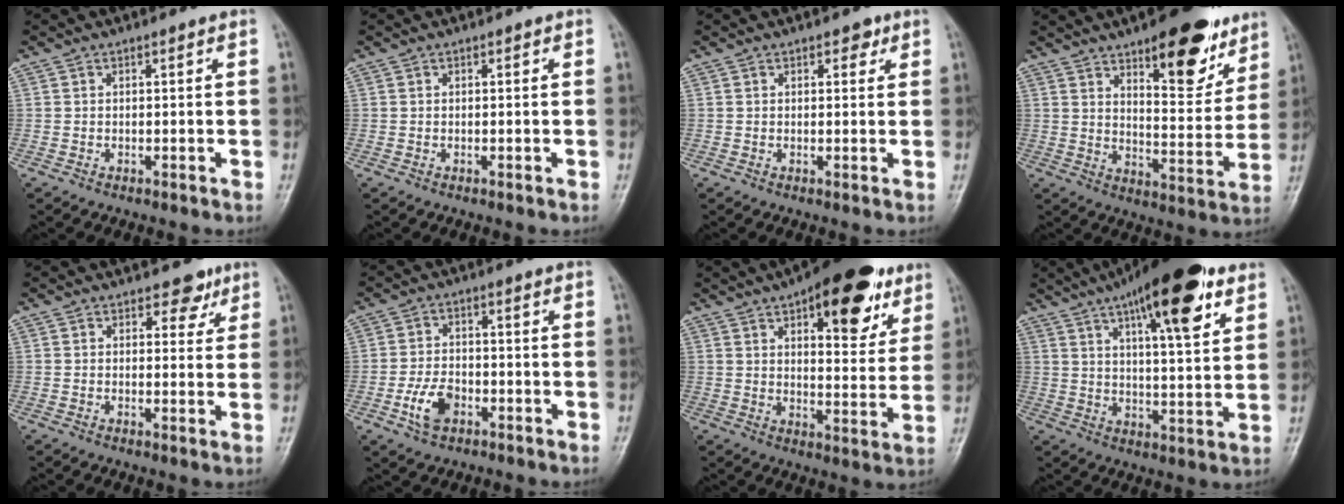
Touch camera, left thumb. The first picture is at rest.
{"total": 0.0}
{"total": 1.8, "force": [1.1, 1.1, 1.0], "torque": [0.001, -0.003, 0.011]}
{"total": 17.1, "force": [10.6, 6.4, 11.7], "torque": [-0.116, -0.059, 0.159]}
{"total": 3.8, "force": [2.5, 2.4, 1.4], "torque": [0.010, -0.012, 0.032]}
{"total": 6.0, "force": [-2.5, 3.7, 4.0], "torque": [-0.071, 0.014, -0.047]}
{"total": 19.3, "force": [10.5, 8.2, 13.9], "torque": [-0.146, -0.033, 0.147]}
{"total": 18.9, "force": [10.5, 5.3, 14.7], "torque": [-0.204, -0.028, 0.159]}